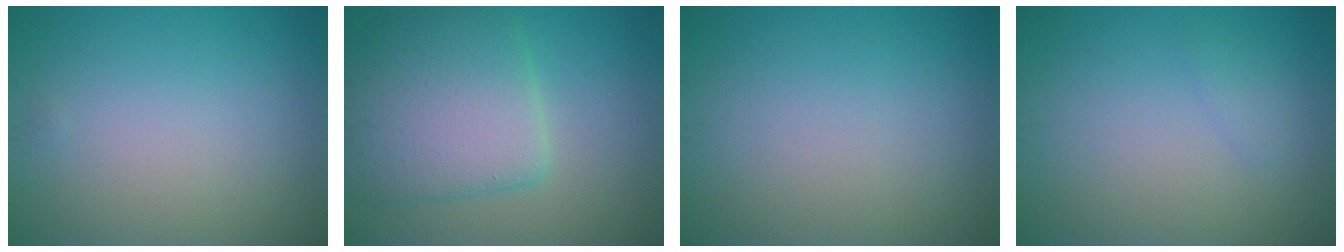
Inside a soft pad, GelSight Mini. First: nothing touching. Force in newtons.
{"total": 7.7, "press": 7.7, "slide": 0.4}
{"total": 0.0}
{"total": 0.9, "press": 0.9, "slide": 0.1}